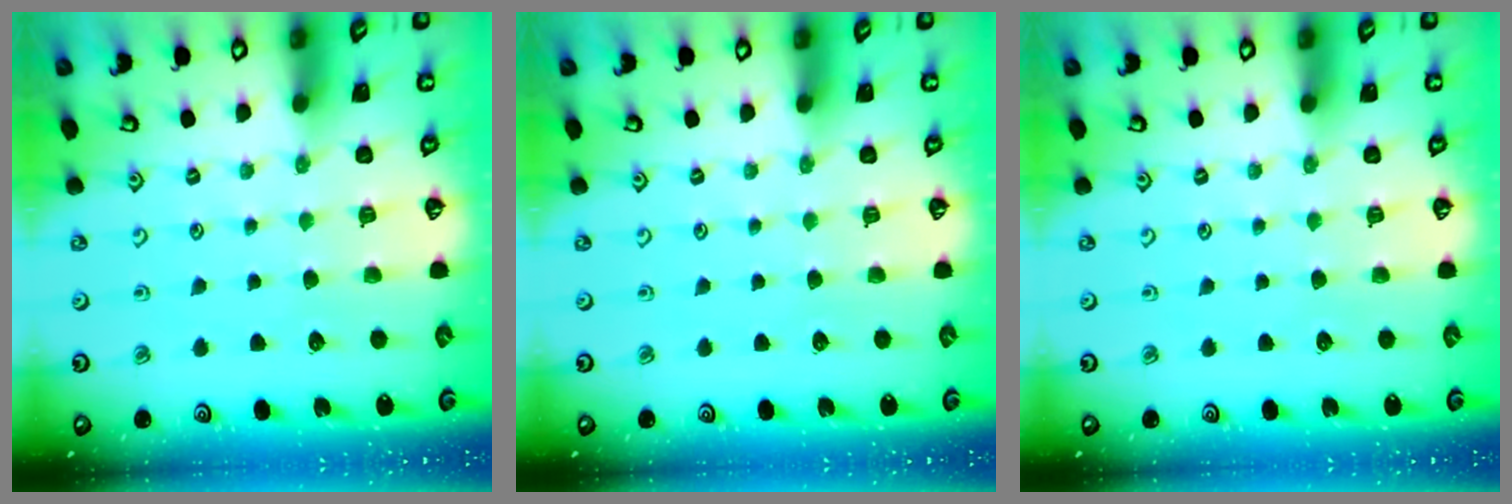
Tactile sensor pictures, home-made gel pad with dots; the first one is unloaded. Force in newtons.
{"total": 0.0}
{"total": 0.0}